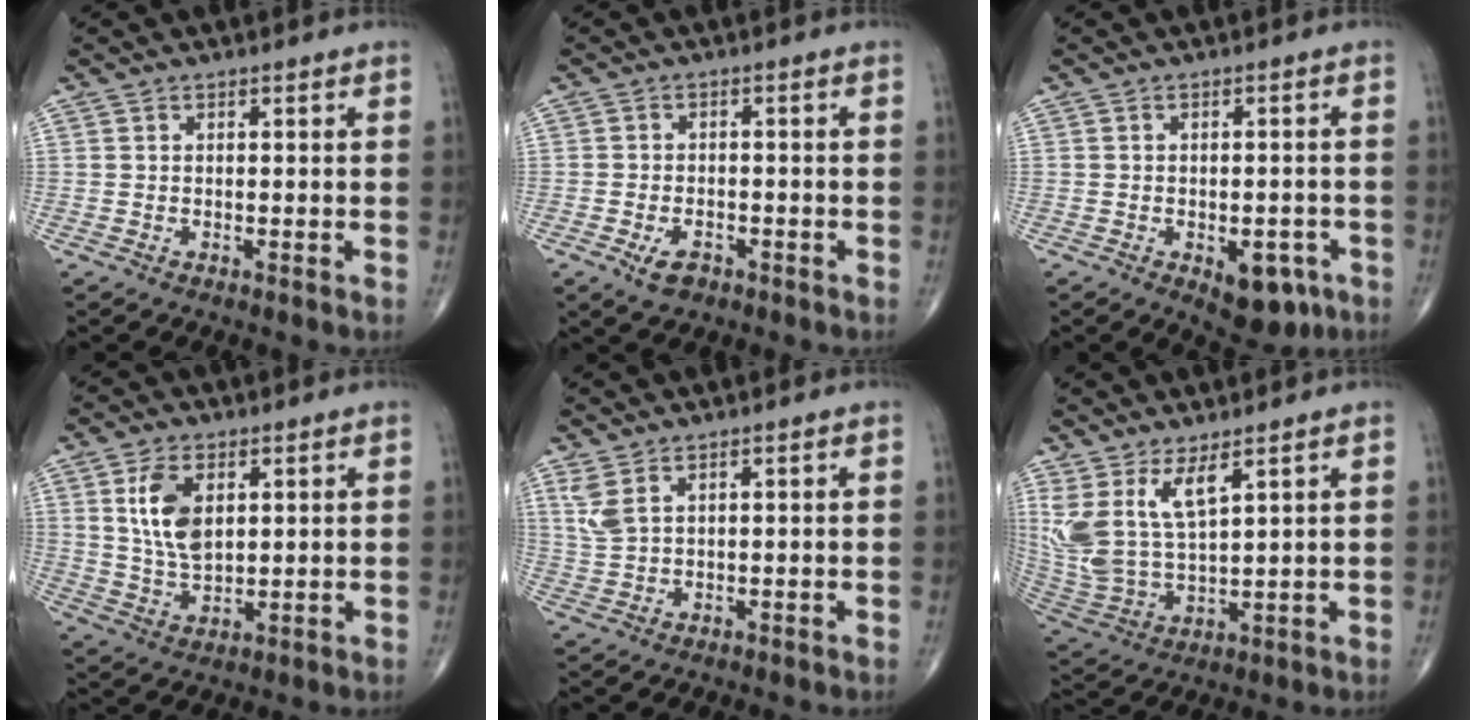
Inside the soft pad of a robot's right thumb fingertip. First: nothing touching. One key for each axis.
{"total": 4.0, "fx": -2.1, "fy": 2.3, "fz": 2.4, "tx": -0.040, "ty": 0.005, "tz": -0.033}
{"total": 8.0, "fx": -3.5, "fy": 4.3, "fz": 5.8, "tx": -0.049, "ty": 0.011, "tz": -0.036}
{"total": 9.2, "fx": 2.8, "fy": 5.1, "fz": 7.1, "tx": -0.130, "ty": -0.014, "tz": 0.060}
{"total": 3.9, "fx": 2.2, "fy": 1.4, "fz": 2.9, "tx": -0.070, "ty": -0.002, "tz": 0.055}
{"total": 11.8, "fx": 6.2, "fy": 4.3, "fz": 9.1, "tx": -0.195, "ty": -0.037, "tz": 0.145}